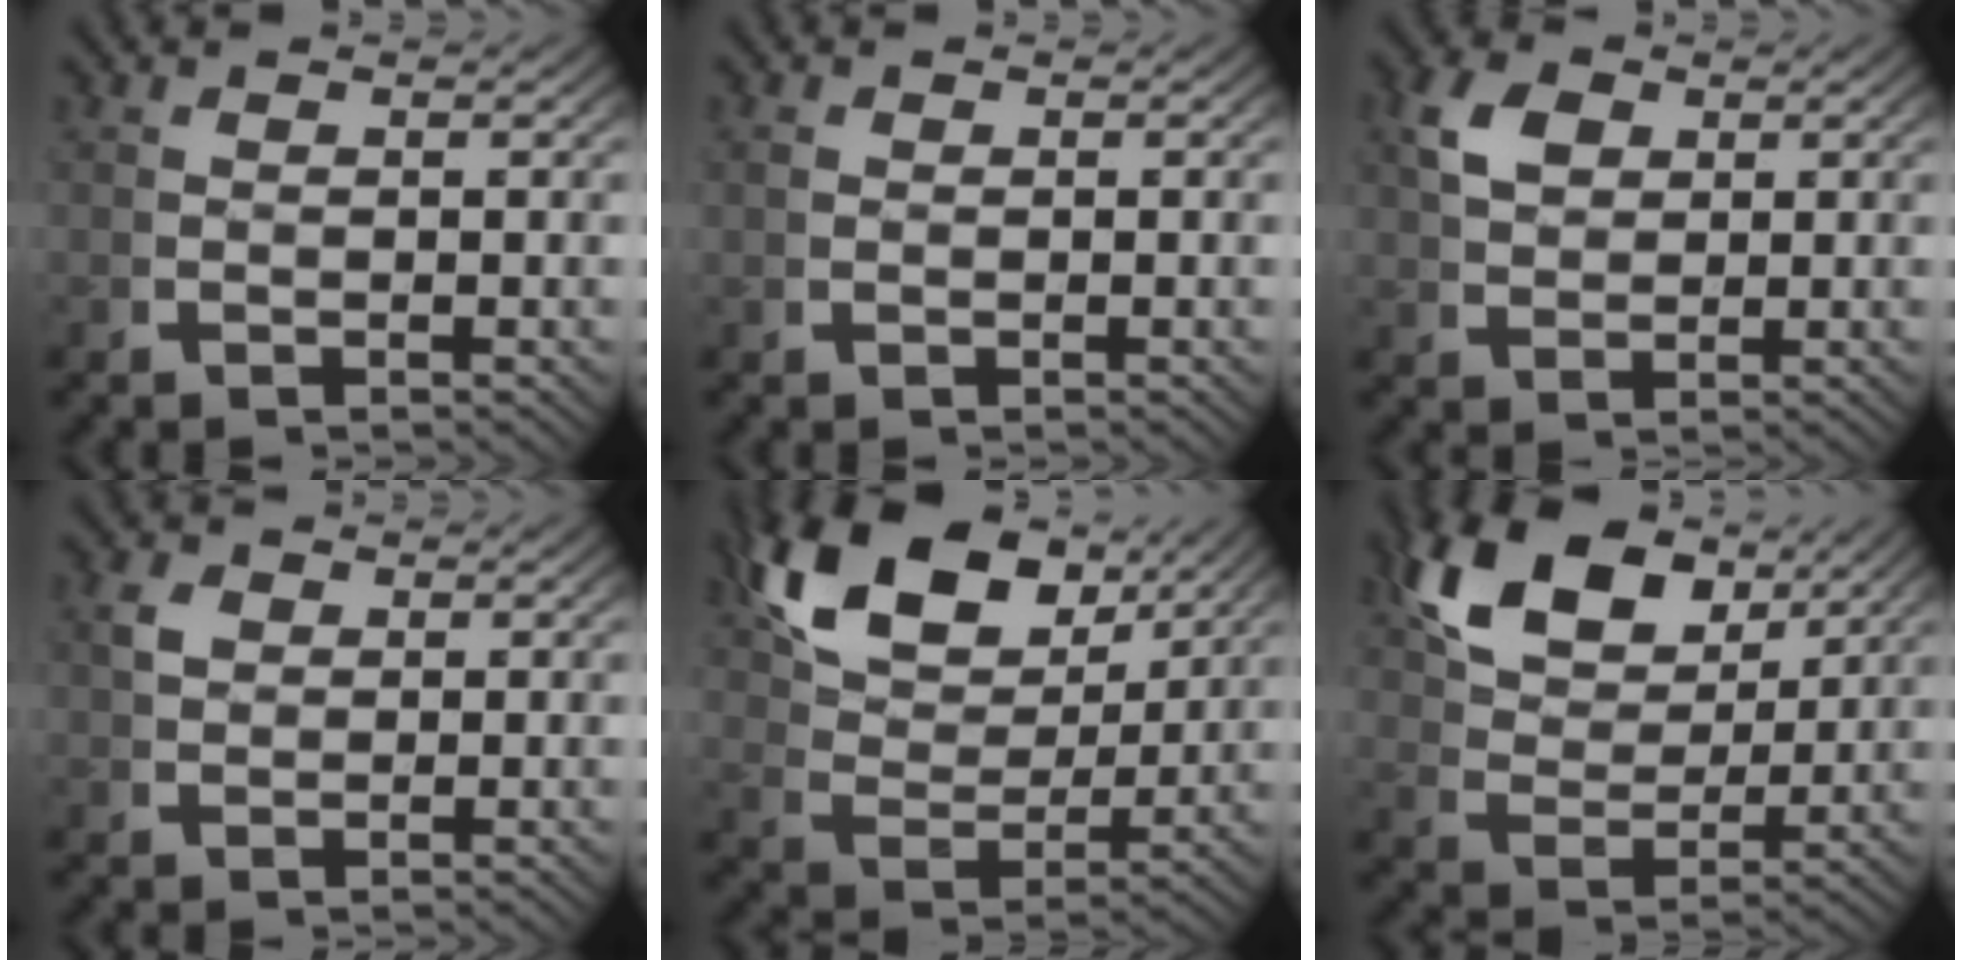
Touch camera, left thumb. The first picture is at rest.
{"total": 0.5, "force": [0.2, 0.3, 0.4], "torque": [-0.014, -0.001, 0.008]}
{"total": 3.9, "force": [2.3, 2.0, 2.5], "torque": [-0.046, 0.009, 0.048]}
{"total": 2.0, "force": [1.0, 1.2, 1.2], "torque": [-0.028, 0.004, 0.024]}
{"total": 10.3, "force": [5.5, 5.2, 6.9], "torque": [-0.149, 0.004, 0.101]}
{"total": 9.0, "force": [4.7, 4.9, 5.9], "torque": [-0.132, -0.003, 0.090]}